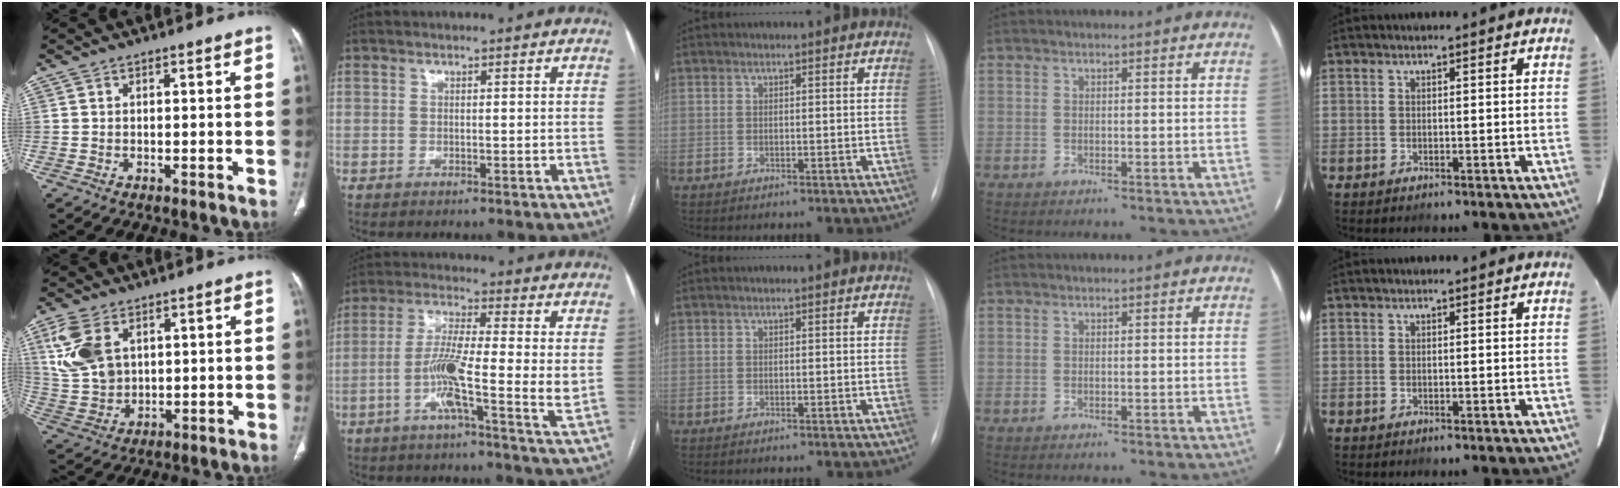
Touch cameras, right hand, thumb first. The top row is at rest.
{"thumb": {"total": 11.0, "force": [4.1, 7.1, 7.4], "torque": [-0.157, -0.006, 0.092]}, "index": {"total": 10.6, "force": [-1.2, 0.6, 10.5], "torque": [-0.188, -0.004, -0.037]}}